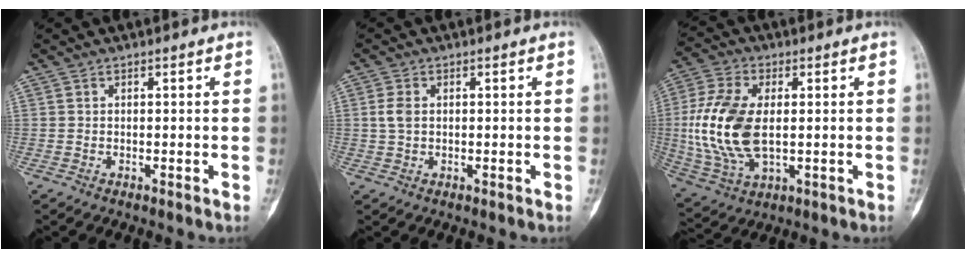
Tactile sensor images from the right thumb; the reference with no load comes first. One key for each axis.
{"total": 2.8, "fx": 0.5, "fy": 1.8, "fz": 2.1, "tx": -0.048, "ty": 0.002, "tz": 0.009}
{"total": 16.4, "fx": 0.5, "fy": 9.1, "fz": 13.6, "tx": -0.298, "ty": -0.005, "tz": 0.016}